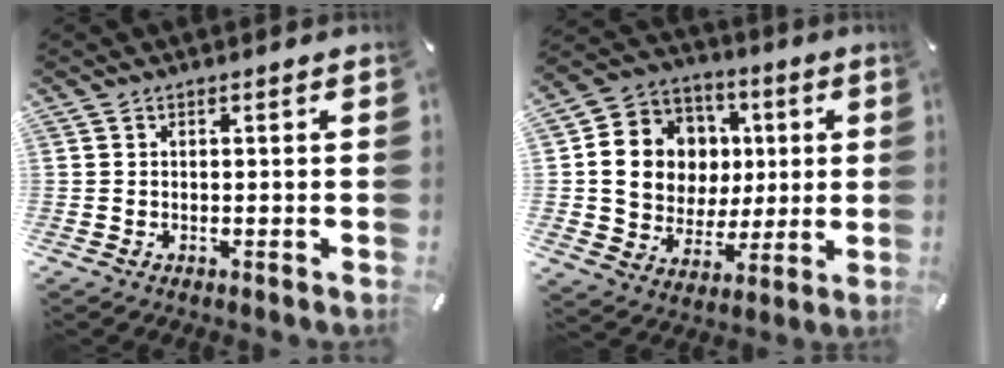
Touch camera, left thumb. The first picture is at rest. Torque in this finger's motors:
{"motor_torque": [1.49, 1.44, 0.73, 0.24, 0.45]}